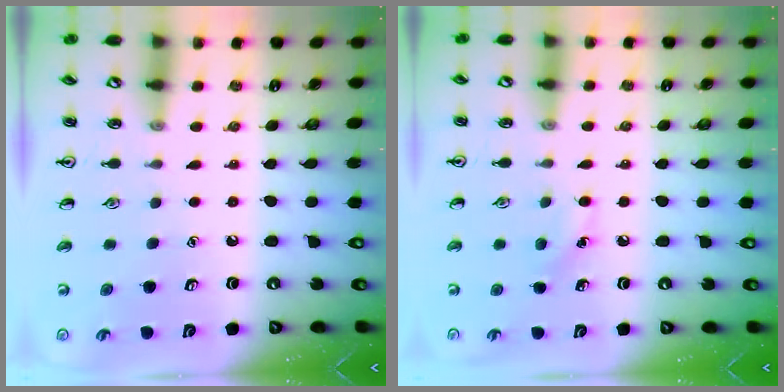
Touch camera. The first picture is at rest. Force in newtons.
{"total": 7.1, "press": 6.9, "slide": 1.7}